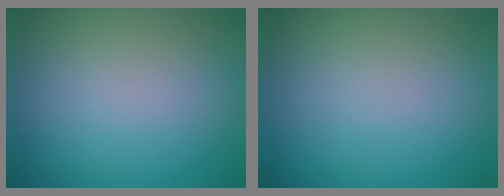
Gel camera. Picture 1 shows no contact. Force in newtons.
{"total": 0.0}